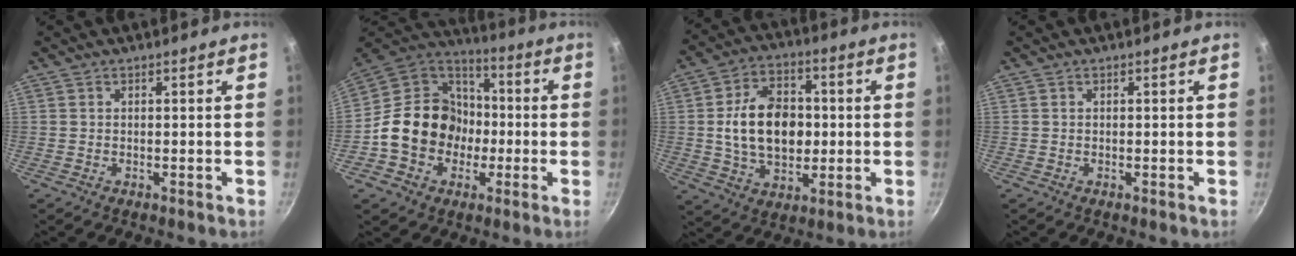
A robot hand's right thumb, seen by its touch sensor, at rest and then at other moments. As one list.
[{"total": 18.4, "force": [-3.0, 15.7, 9.1], "torque": [-0.126, 0.051, -0.058]}, {"total": 15.2, "force": [0.3, 10.5, 10.9], "torque": [-0.152, 0.013, 0.004]}, {"total": 0.0}]